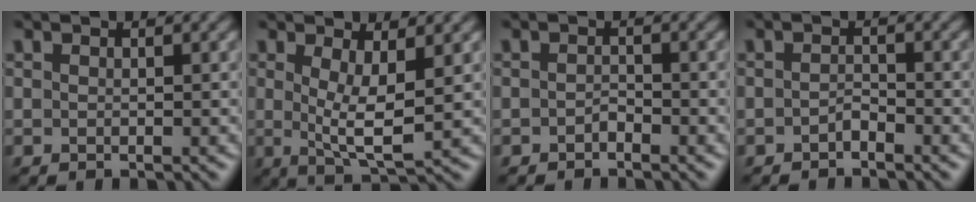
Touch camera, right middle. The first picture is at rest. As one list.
[{"total": 4.4, "force": [0.7, 1.2, 4.2], "torque": [-0.076, -0.011, 0.016]}, {"total": 0.9, "force": [-0.6, 0.4, 0.5], "torque": [-0.010, 0.000, -0.011]}, {"total": 1.0, "force": [-0.7, 0.3, 0.6], "torque": [-0.012, 0.003, -0.014]}]